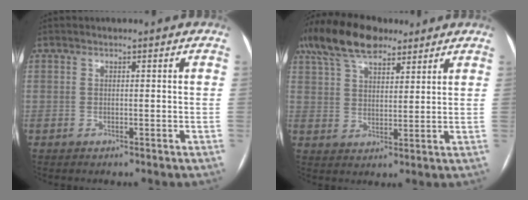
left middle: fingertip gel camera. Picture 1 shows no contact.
{"total": 13.2, "force": [9.7, 5.2, 7.3], "torque": [-0.155, 0.042, 0.175]}